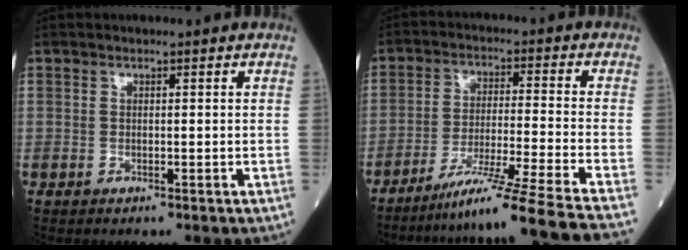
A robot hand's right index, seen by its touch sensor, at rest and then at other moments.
{"total": 18.4, "force": [-15.5, -4.0, 9.0], "torque": [-0.121, -0.039, -0.242]}